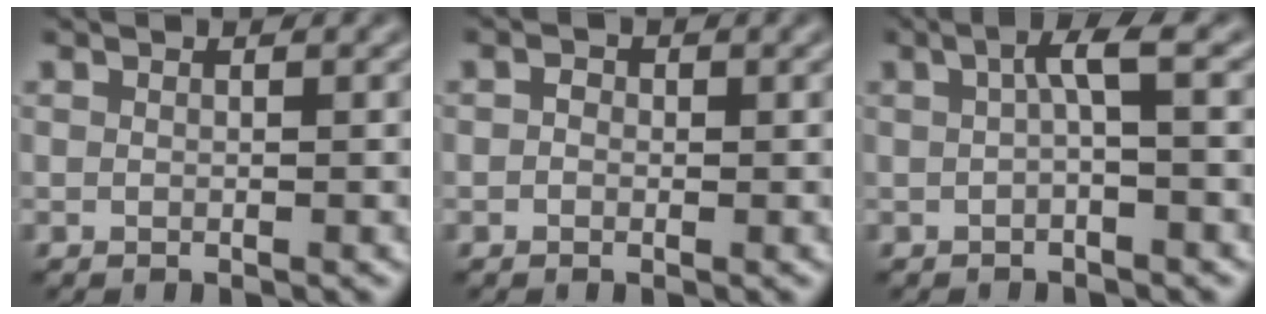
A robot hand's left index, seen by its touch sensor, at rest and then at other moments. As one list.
[{"total": 1.1, "force": [0.1, 0.9, 0.5], "torque": [-0.006, -0.002, -0.010]}, {"total": 2.2, "force": [0.2, 0.2, 2.2], "torque": [-0.040, 0.007, 0.003]}]